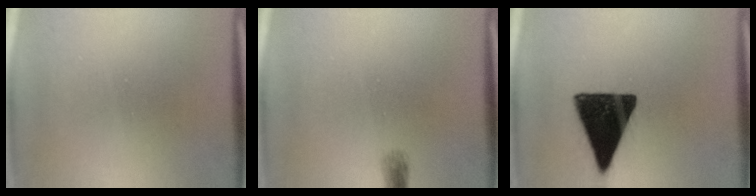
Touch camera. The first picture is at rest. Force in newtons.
{"total": 0.6}
{"total": 16.3}